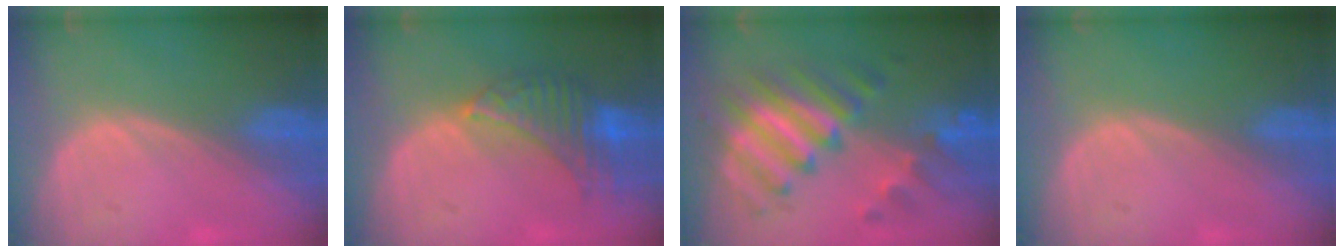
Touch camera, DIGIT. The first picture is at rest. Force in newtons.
{"total": 8.0, "press": 7.1, "slide": 3.8}
{"total": 9.3, "press": 9.3, "slide": 0.6}
{"total": 0.0}